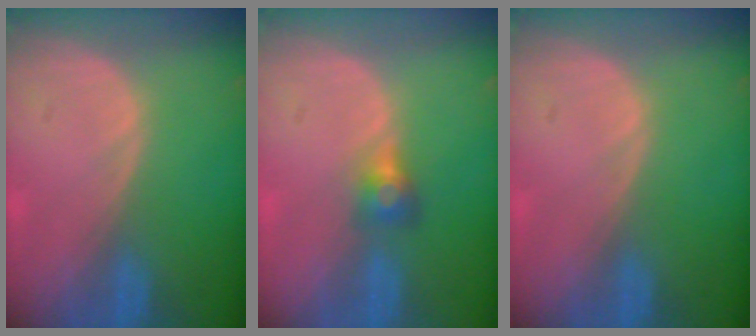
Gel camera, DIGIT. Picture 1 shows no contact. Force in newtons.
{"total": 2.8, "press": 2.6, "slide": 1.0}
{"total": 0.0}